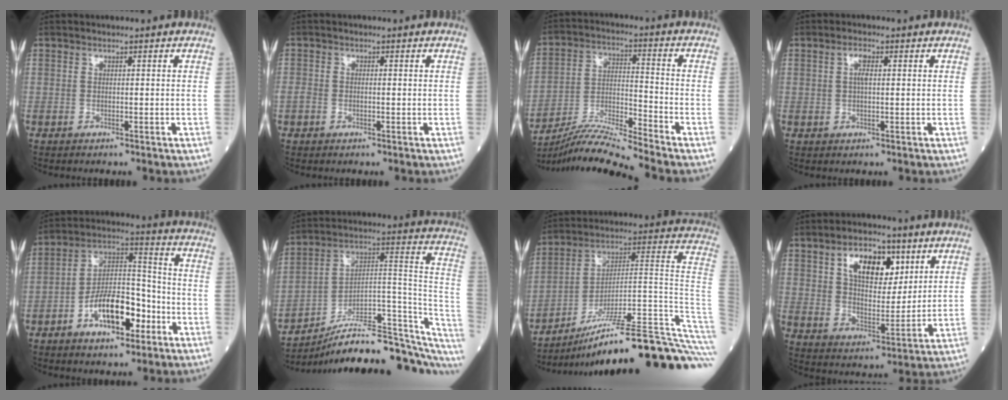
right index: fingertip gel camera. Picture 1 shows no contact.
{"total": 1.2, "force": [-0.5, 0.9, 0.7], "torque": [-0.018, 0.002, -0.008]}
{"total": 11.1, "force": [-10.3, -2.6, 3.2], "torque": [-0.065, 0.000, -0.189]}
{"total": 1.9, "force": [0.5, 0.5, 1.8], "torque": [-0.041, 0.006, 0.011]}
{"total": 11.7, "force": [-5.4, 4.9, 9.2], "torque": [-0.179, 0.022, -0.088]}
{"total": 21.5, "force": [-17.5, 4.9, 11.6], "torque": [-0.117, 0.060, -0.256]}
{"total": 28.7, "force": [-21.6, 0.4, 18.9], "torque": [-0.160, 0.023, -0.321]}
{"total": 10.8, "force": [5.0, 5.4, 7.9], "torque": [-0.137, 0.014, 0.093]}